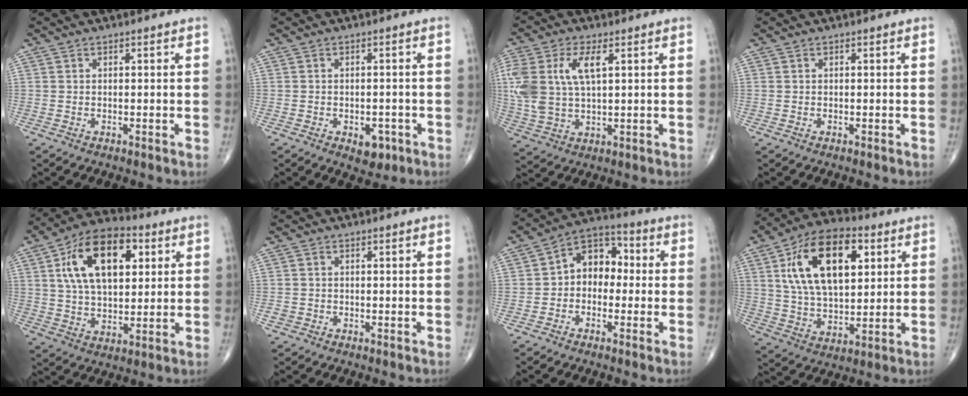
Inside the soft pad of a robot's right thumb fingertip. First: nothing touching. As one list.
[{"total": 4.0, "force": [-1.7, 2.5, 2.5], "torque": [-0.016, 0.008, -0.016]}, {"total": 13.2, "force": [3.5, 6.6, 10.8], "torque": [-0.253, 0.006, 0.074]}, {"total": 0.0}, {"total": 18.1, "force": [5.6, 10.1, 13.9], "torque": [-0.215, 0.002, 0.094]}, {"total": 1.1, "force": [-0.4, 1.0, 0.3], "torque": [-0.005, 0.003, -0.009]}, {"total": 8.9, "force": [-0.3, 6.6, 5.9], "torque": [-0.056, 0.035, -0.026]}, {"total": 20.1, "force": [6.3, 10.8, 15.8], "torque": [-0.254, -0.005, 0.109]}]